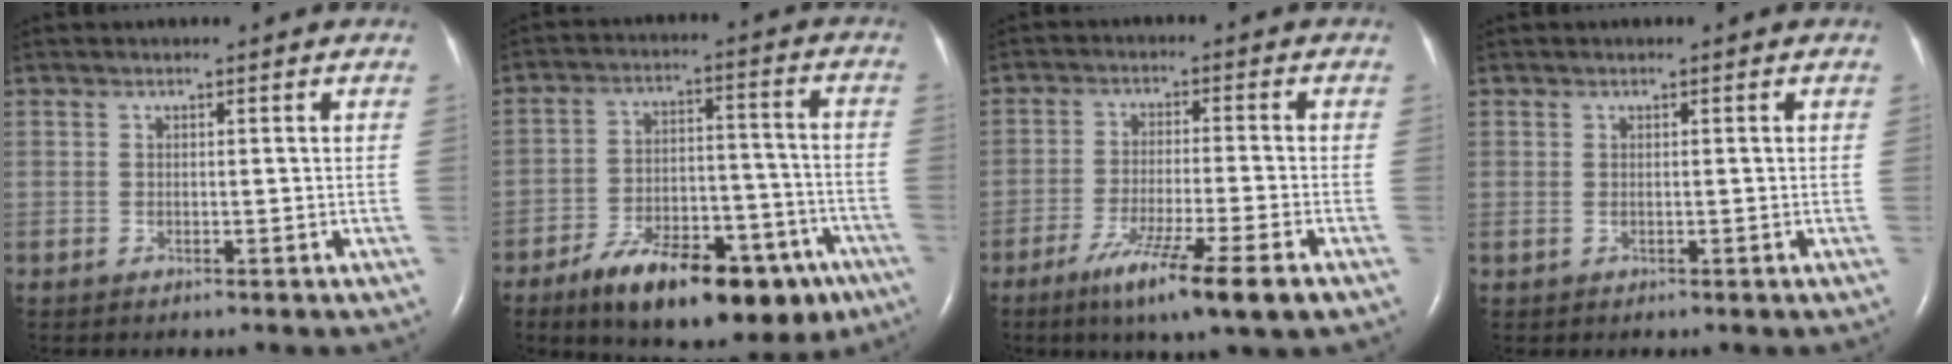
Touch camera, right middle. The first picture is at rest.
{"total": 19.8, "force": [-12.6, 7.6, 13.3], "torque": [-0.160, 0.021, -0.188]}
{"total": 11.1, "force": [-6.6, -0.4, 9.0], "torque": [-0.161, -0.032, -0.109]}
{"total": 0.0}